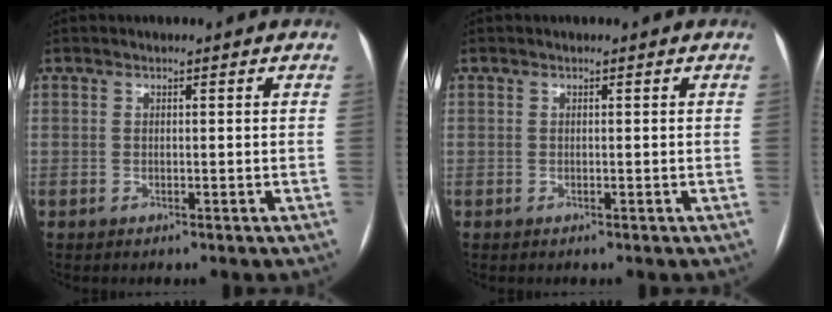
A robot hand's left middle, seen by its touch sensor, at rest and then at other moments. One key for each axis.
{"total": 0.0}